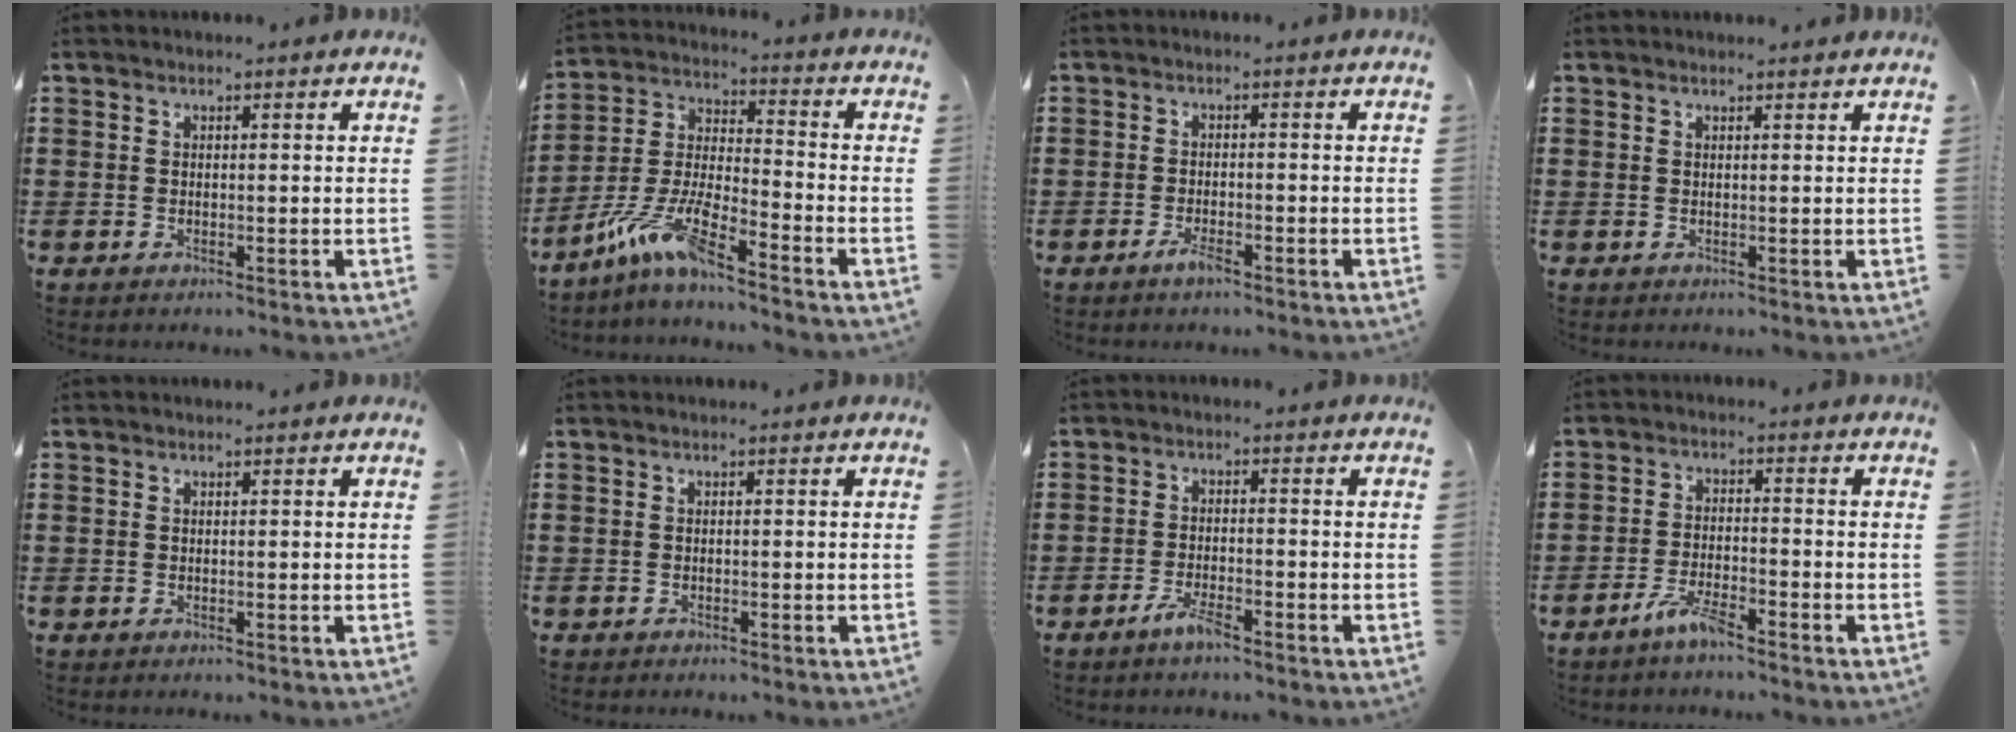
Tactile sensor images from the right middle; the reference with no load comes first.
{"total": 9.1, "force": [-7.1, 0.7, 5.6], "torque": [-0.135, -0.013, -0.144]}
{"total": 2.2, "force": [-1.5, 0.5, 1.5], "torque": [-0.040, -0.006, -0.033]}
{"total": 0.5, "force": [0.5, 0.0, 0.1], "torque": [0.004, -0.003, 0.008]}
{"total": 0.0}
{"total": 0.5, "force": [-0.5, 0.2, 0.1], "torque": [-0.002, 0.000, -0.010]}
{"total": 3.1, "force": [-2.4, 0.5, 1.8], "torque": [-0.045, -0.001, -0.048]}
{"total": 4.3, "force": [-3.5, 0.5, 2.4], "torque": [-0.053, 0.000, -0.069]}